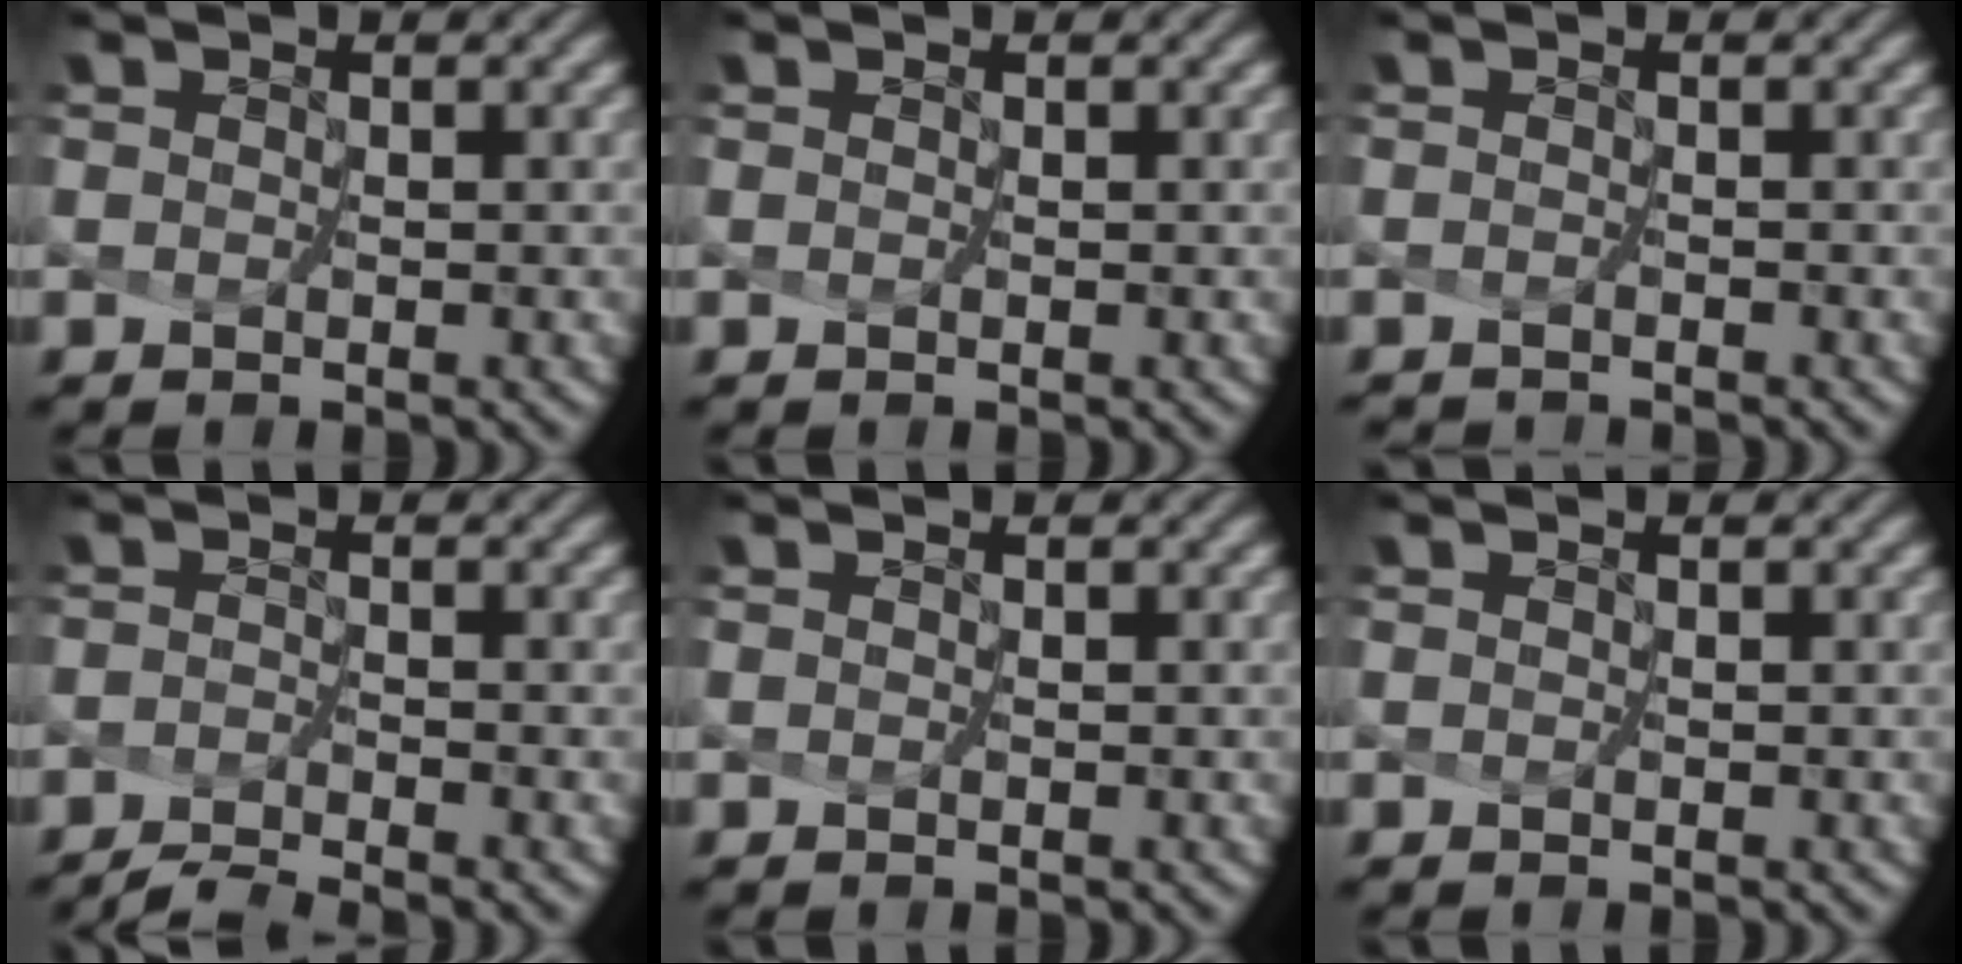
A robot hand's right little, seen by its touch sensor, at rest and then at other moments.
{"total": 0.0}
{"total": 1.2, "force": [-1.0, -0.4, -0.5], "torque": [0.000, -0.010, -0.019]}
{"total": 2.9, "force": [-2.8, -0.3, 0.7], "torque": [-0.017, -0.009, -0.054]}
{"total": 0.0}
{"total": 0.0}